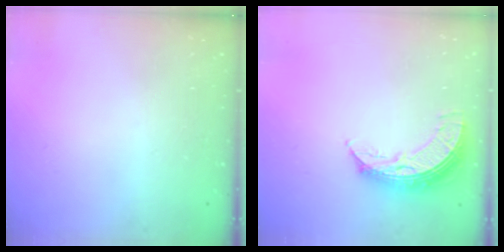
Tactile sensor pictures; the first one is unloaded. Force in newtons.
{"total": 9.0, "press": 9.0, "slide": 0.9}